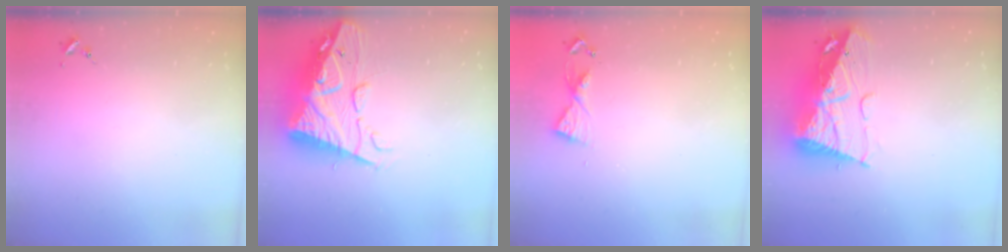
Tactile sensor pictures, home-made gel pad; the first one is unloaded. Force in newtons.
{"total": 17.9, "press": 17.8, "slide": 1.7}
{"total": 5.5, "press": 5.4, "slide": 0.6}
{"total": 16.3, "press": 16.1, "slide": 2.0}